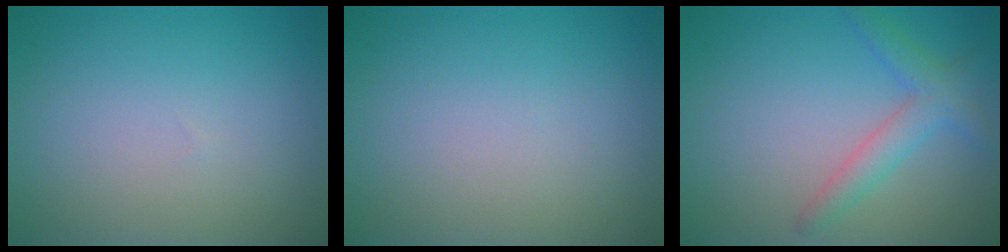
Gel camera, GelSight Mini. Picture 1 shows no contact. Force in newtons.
{"total": 0.0}
{"total": 2.9, "press": 2.9, "slide": 0.1}